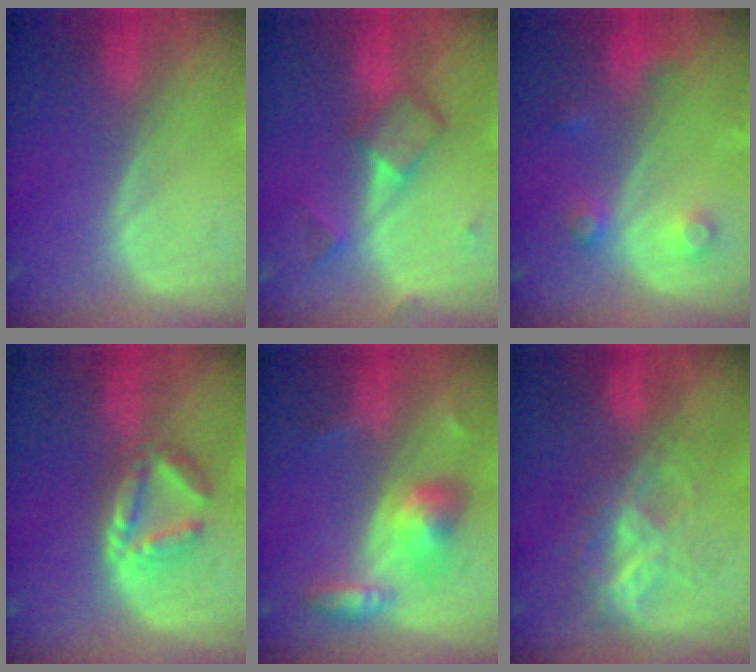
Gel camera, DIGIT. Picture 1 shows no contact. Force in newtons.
{"total": 5.3, "press": 5.3, "slide": 0.8}
{"total": 3.8, "press": 3.5, "slide": 1.4}
{"total": 5.6, "press": 5.4, "slide": 1.3}
{"total": 5.7, "press": 5.7, "slide": 0.5}
{"total": 7.1, "press": 6.0, "slide": 3.7}